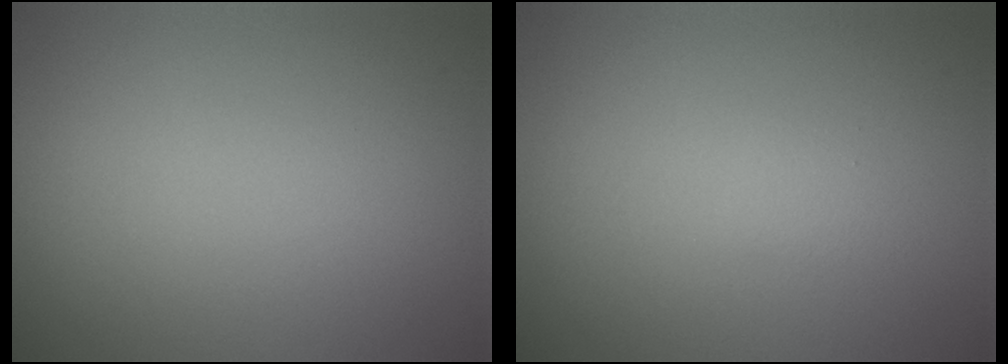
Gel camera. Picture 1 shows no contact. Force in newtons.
{"total": 0.6, "press": 0.6, "slide": 0.1}